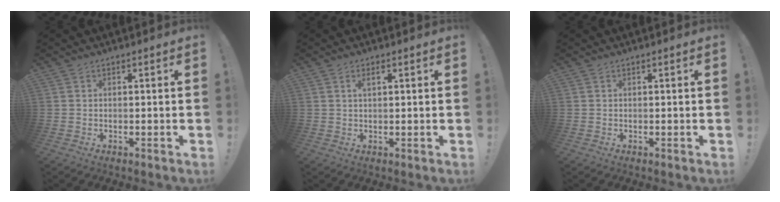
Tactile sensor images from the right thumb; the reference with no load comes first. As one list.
[{"total": 1.9, "force": [0.8, 0.6, 1.6], "torque": [-0.018, -0.003, 0.011]}, {"total": 0.0}]